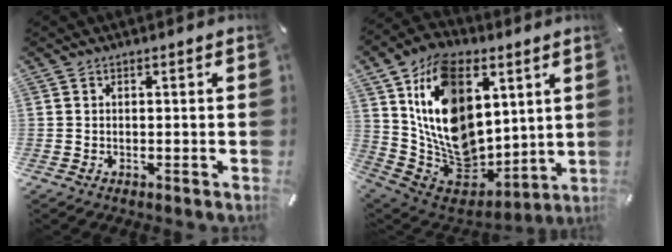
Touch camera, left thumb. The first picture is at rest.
{"total": 20.0, "force": [6.3, 14.4, 12.4], "torque": [-0.249, -0.039, 0.119]}